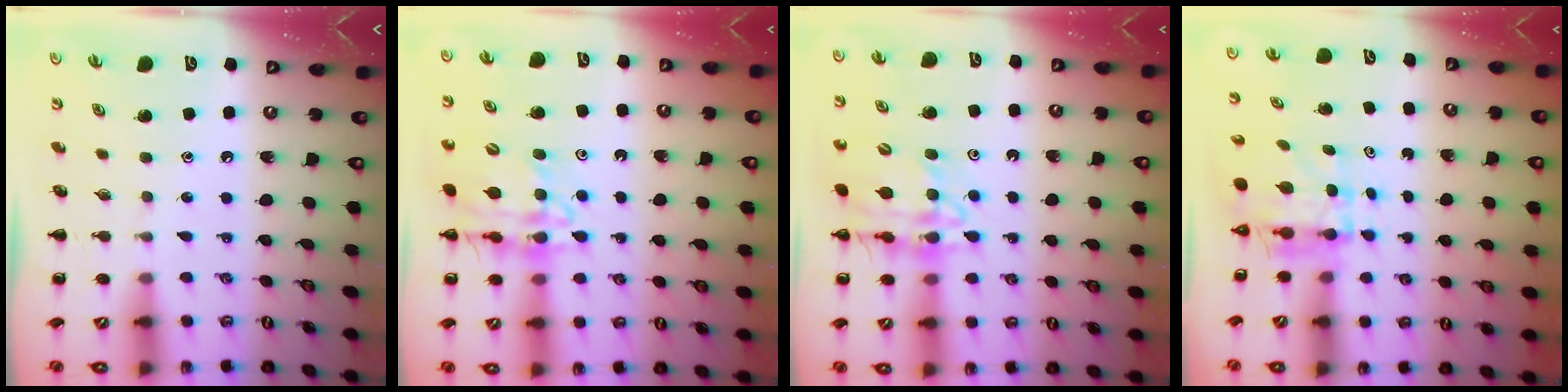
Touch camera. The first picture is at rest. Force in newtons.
{"total": 14.9, "press": 14.5, "slide": 3.1}
{"total": 14.9, "press": 14.5, "slide": 3.1}
{"total": 4.9, "press": 4.8, "slide": 1.1}